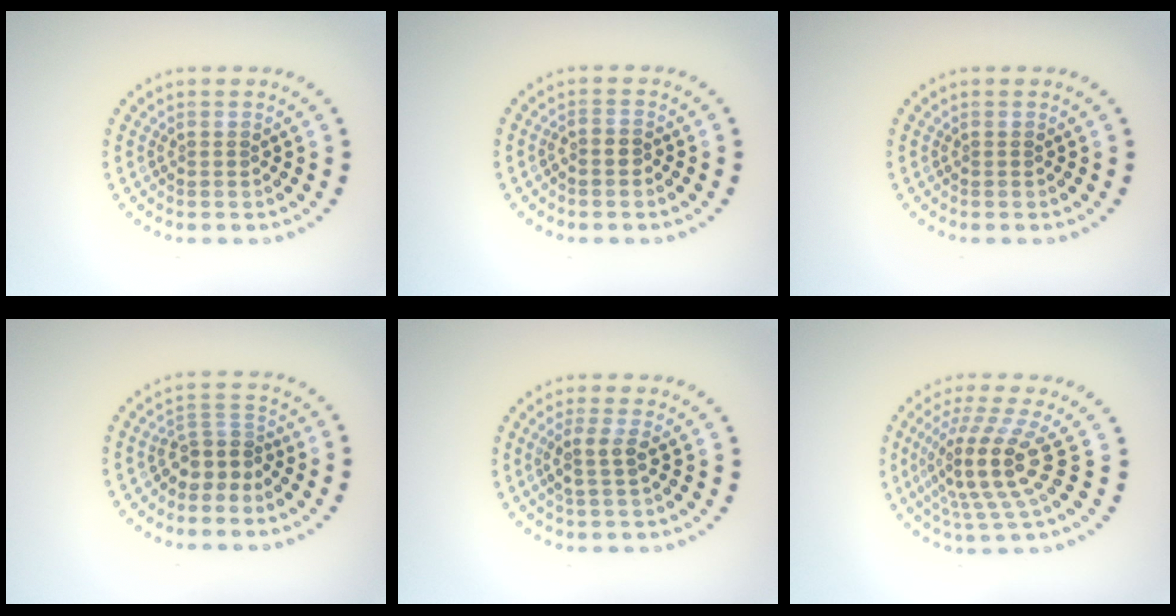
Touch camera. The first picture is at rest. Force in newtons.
{"total": 0.9, "press": 0.7, "slide": 0.6}
{"total": 0.0}
{"total": 2.8, "press": 2.0, "slide": 2.0}
{"total": 2.0, "press": 1.7, "slide": 1.1}
{"total": 5.3, "press": 3.9, "slide": 3.7}